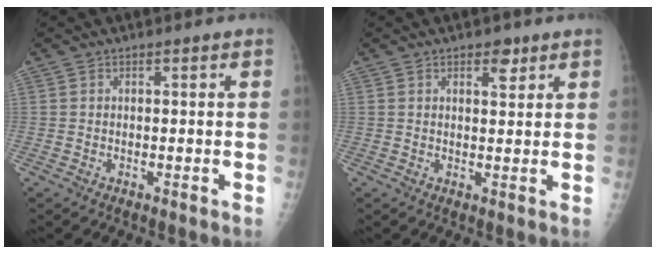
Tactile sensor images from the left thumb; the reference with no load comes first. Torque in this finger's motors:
{"motor_torque": [-0.13, 0.00, -0.33, 0.08, 0.05]}